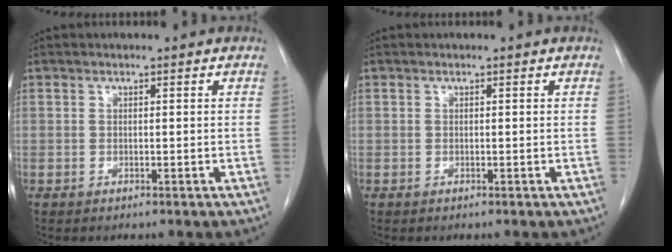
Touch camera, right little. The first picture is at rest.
{"total": 0.0}